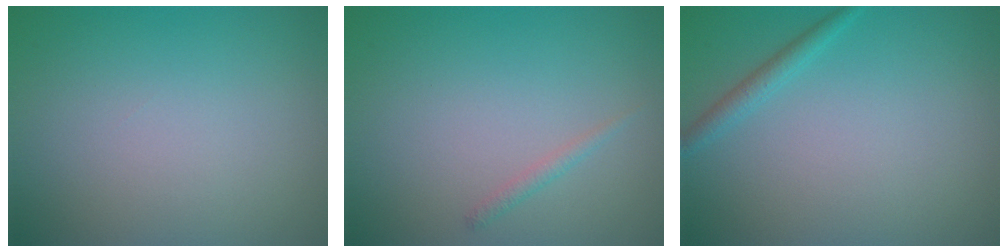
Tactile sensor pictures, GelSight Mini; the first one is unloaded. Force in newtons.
{"total": 0.8, "press": 0.8, "slide": 0.0}
{"total": 1.4, "press": 1.4, "slide": 0.1}